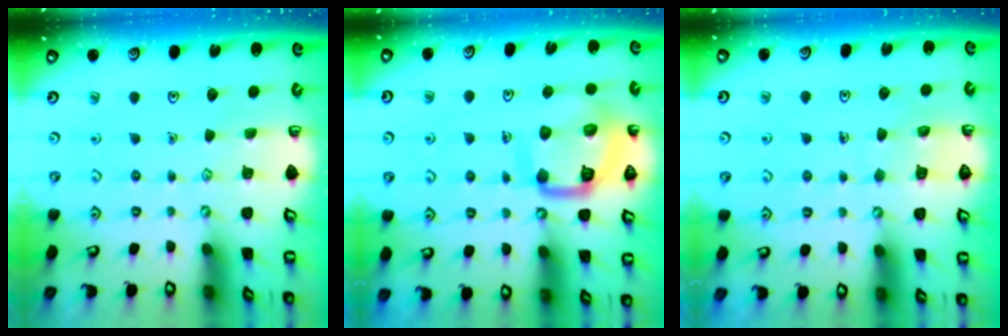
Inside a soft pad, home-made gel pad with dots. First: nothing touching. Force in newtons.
{"total": 14.4, "press": 14.3, "slide": 1.5}
{"total": 4.7, "press": 4.7, "slide": 0.4}